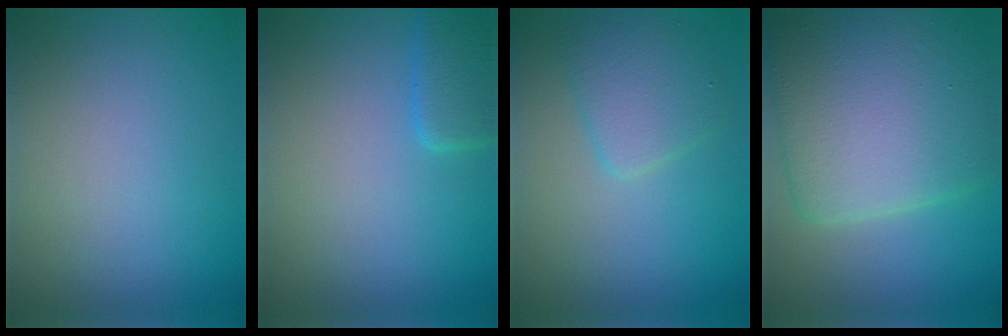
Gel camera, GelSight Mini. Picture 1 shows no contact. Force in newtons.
{"total": 2.6, "press": 2.6, "slide": 0.2}
{"total": 3.0, "press": 3.0, "slide": 0.2}
{"total": 10.6, "press": 10.6, "slide": 0.1}